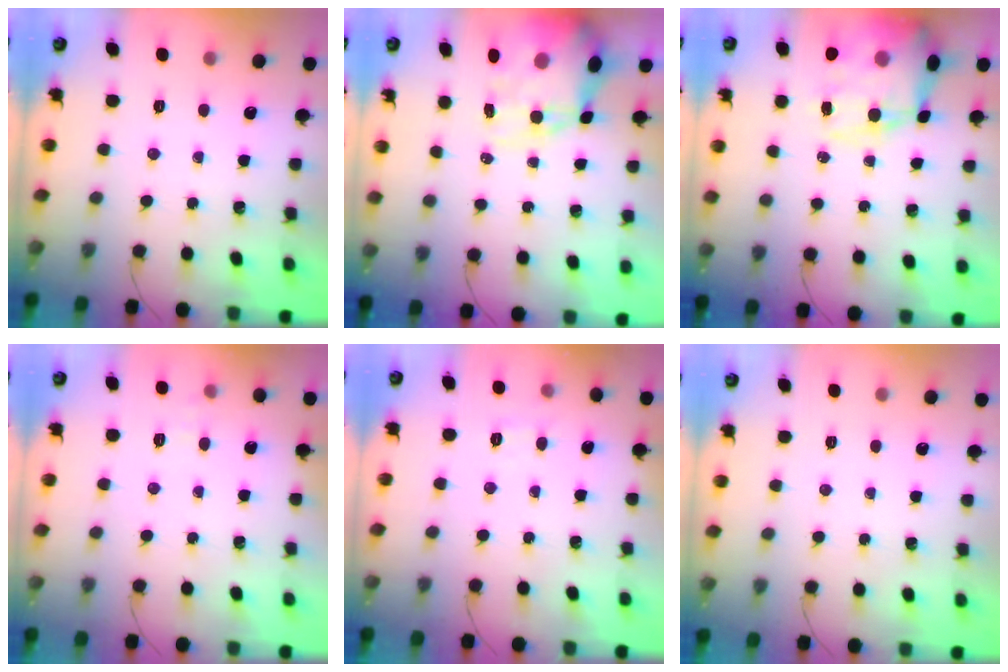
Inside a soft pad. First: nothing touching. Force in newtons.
{"total": 13.7, "press": 13.3, "slide": 3.4}
{"total": 20.0, "press": 19.5, "slide": 4.6}
{"total": 6.1, "press": 5.9, "slide": 1.6}
{"total": 3.9, "press": 3.6, "slide": 1.5}
{"total": 0.0}